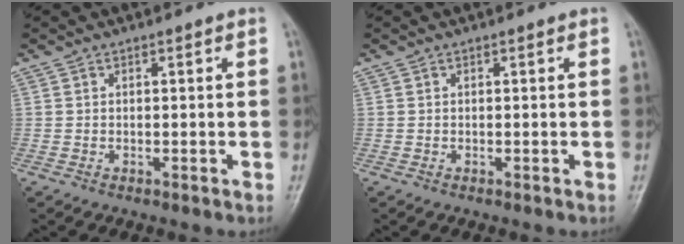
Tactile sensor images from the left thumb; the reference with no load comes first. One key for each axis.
{"total": 0.0}